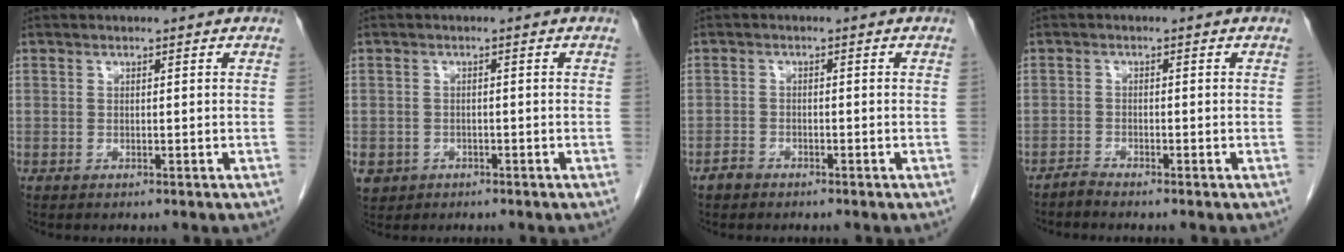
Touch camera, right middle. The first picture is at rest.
{"total": 4.1, "force": [-2.0, 3.5, 0.7], "torque": [-0.015, 0.005, -0.029]}
{"total": 1.4, "force": [-1.2, 0.7, 0.3], "torque": [-0.010, 0.003, -0.021]}
{"total": 1.1, "force": [-1.1, -0.3, -0.1], "torque": [0.002, -0.003, -0.022]}